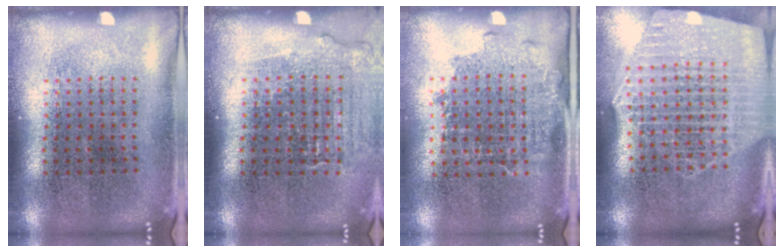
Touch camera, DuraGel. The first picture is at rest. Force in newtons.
{"total": 1.1, "press": 1.1, "slide": 0.4}
{"total": 1.3, "press": 1.1, "slide": 0.8}
{"total": 2.7, "press": 2.3, "slide": 1.4}